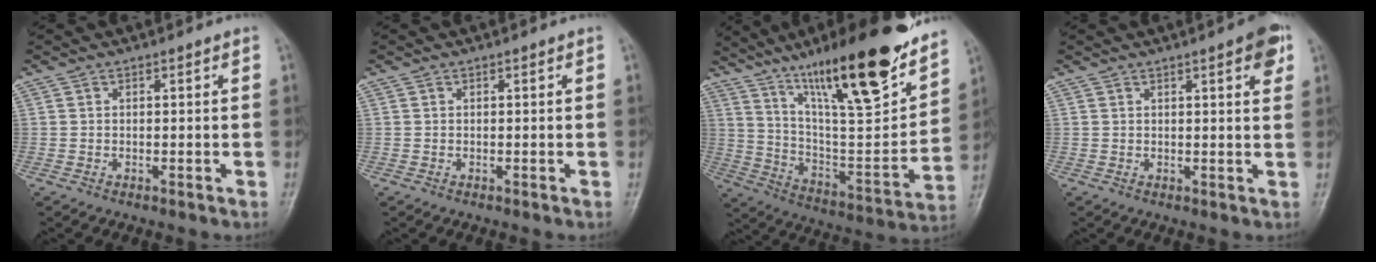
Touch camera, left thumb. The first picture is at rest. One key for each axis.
{"total": 0.0}
{"total": 28.3, "fx": 18.8, "fy": 6.1, "fz": 20.2, "tx": -0.293, "ty": -0.069, "tz": 0.314}
{"total": 4.9, "fx": 2.5, "fy": 1.2, "fz": 4.1, "tx": -0.042, "ty": -0.006, "tz": 0.025}